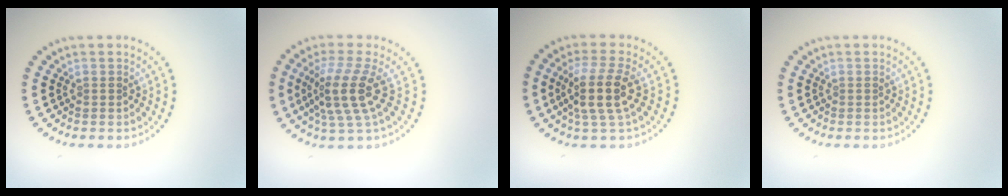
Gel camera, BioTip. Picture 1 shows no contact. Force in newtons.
{"total": 4.3, "press": 3.2, "slide": 2.9}
{"total": 4.1, "press": 3.4, "slide": 2.2}
{"total": 0.0}